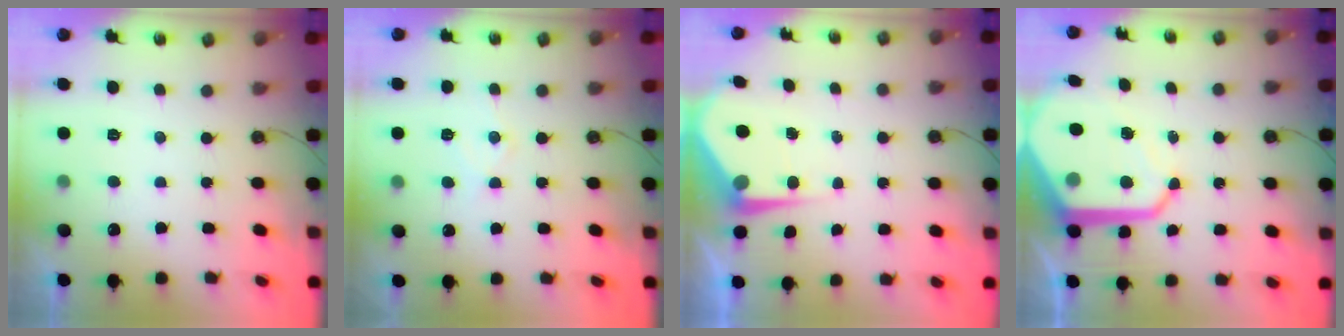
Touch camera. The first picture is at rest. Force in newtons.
{"total": 6.8, "press": 6.7, "slide": 0.4}
{"total": 5.9, "press": 5.9, "slide": 0.4}
{"total": 17.4, "press": 17.4, "slide": 1.5}